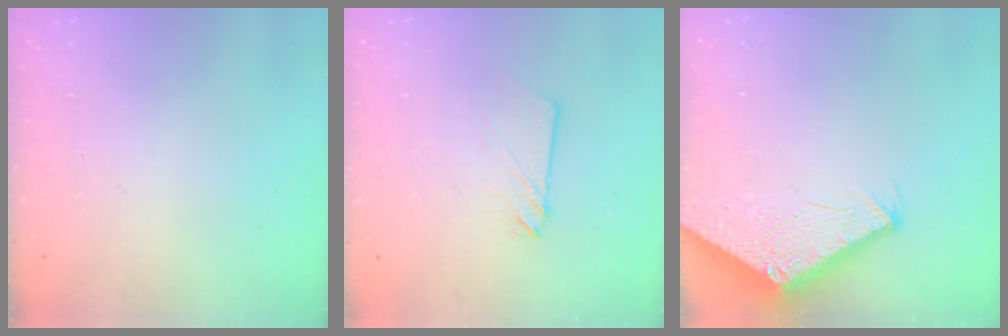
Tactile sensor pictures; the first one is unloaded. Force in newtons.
{"total": 2.9, "press": 2.9, "slide": 0.4}
{"total": 2.9, "press": 2.9, "slide": 0.2}